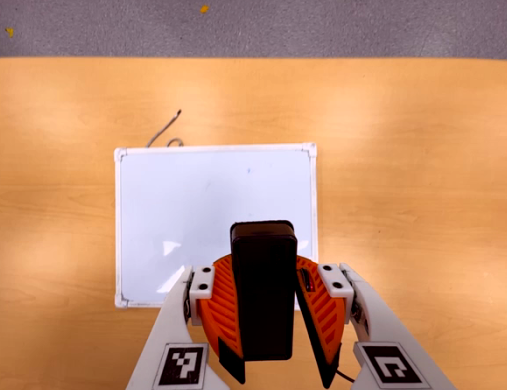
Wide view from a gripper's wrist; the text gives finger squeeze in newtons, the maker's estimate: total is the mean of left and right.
{"total": 8.8, "left": 9.1, "right": 8.4}